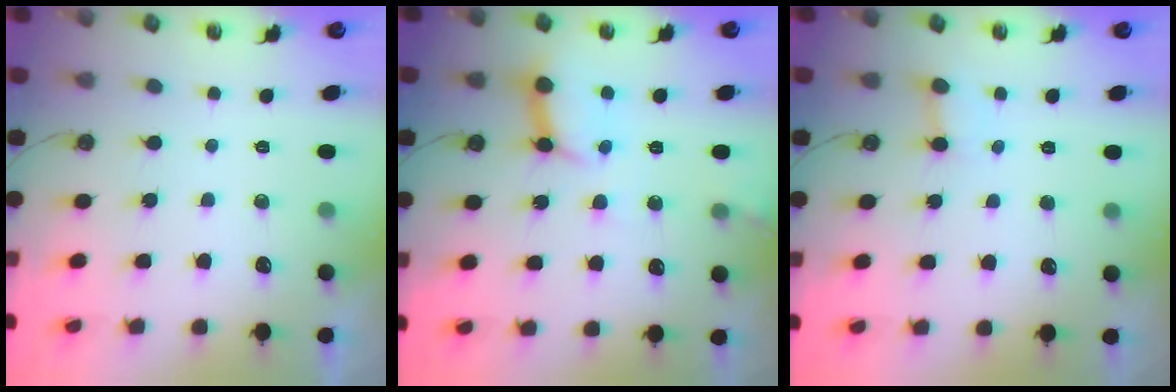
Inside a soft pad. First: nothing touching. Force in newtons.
{"total": 10.7, "press": 10.6, "slide": 1.4}
{"total": 2.6, "press": 2.6, "slide": 0.3}